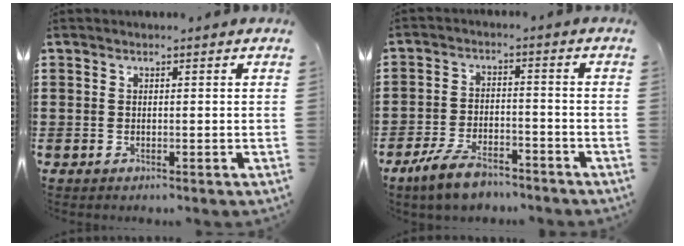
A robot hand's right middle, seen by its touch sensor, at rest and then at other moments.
{"total": 6.4, "force": [-5.1, 2.1, 3.2], "torque": [-0.068, 0.007, -0.099]}